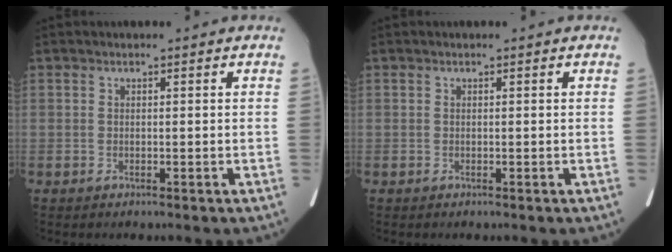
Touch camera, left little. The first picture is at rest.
{"total": 0.0}